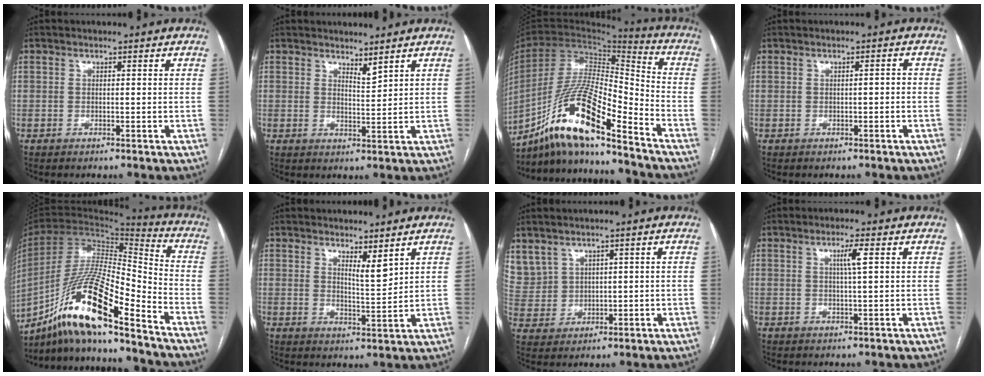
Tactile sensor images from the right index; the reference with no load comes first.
{"total": 2.1, "force": [1.9, 0.1, 1.0], "torque": [-0.020, -0.012, 0.040]}
{"total": 18.0, "force": [-13.1, 1.8, 12.3], "torque": [-0.242, -0.002, -0.239]}
{"total": 1.0, "force": [-0.2, 0.2, 1.0], "torque": [-0.014, 0.003, -0.002]}
{"total": 18.9, "force": [-13.2, 1.5, 13.4], "torque": [-0.274, -0.008, -0.244]}
{"total": 3.7, "force": [2.7, 0.5, 2.4], "torque": [-0.046, -0.018, 0.053]}
{"total": 9.7, "force": [5.4, 7.6, 2.8], "torque": [-0.096, 0.030, 0.138]}
{"total": 2.8, "force": [0.8, -0.4, 2.7], "torque": [-0.047, 0.000, 0.014]}